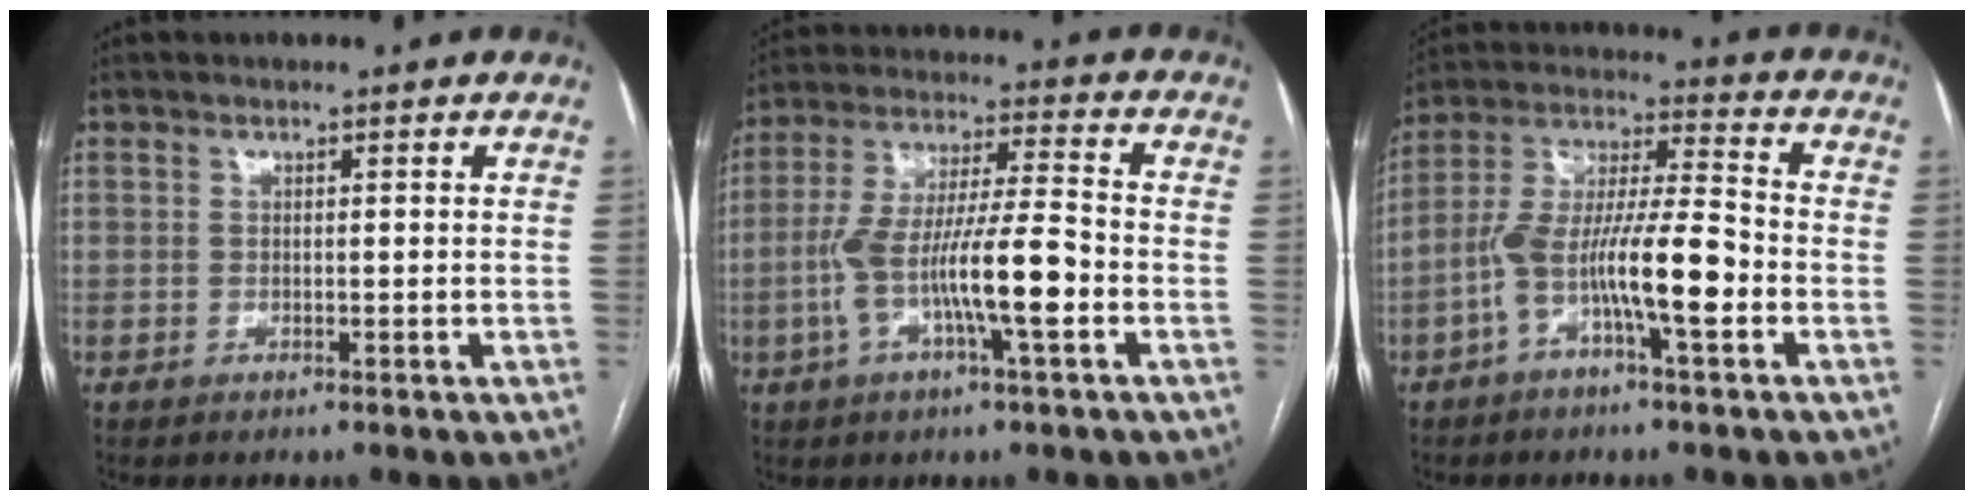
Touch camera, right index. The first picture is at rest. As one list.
[{"total": 12.7, "force": [-3.7, 1.2, 12.1], "torque": [-0.233, 0.010, -0.070]}, {"total": 13.1, "force": [-4.6, 1.9, 12.1], "torque": [-0.233, 0.020, -0.083]}]